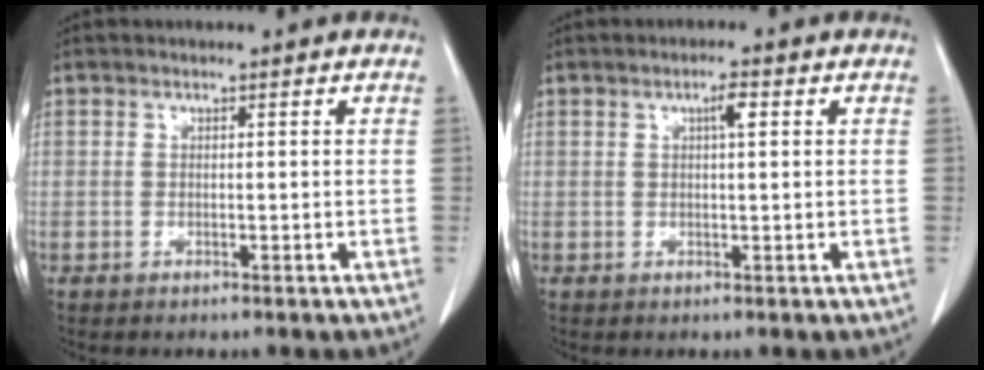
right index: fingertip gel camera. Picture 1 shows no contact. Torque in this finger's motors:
{"motor_torque": [0.15, 0.00, 0.00, 0.01]}